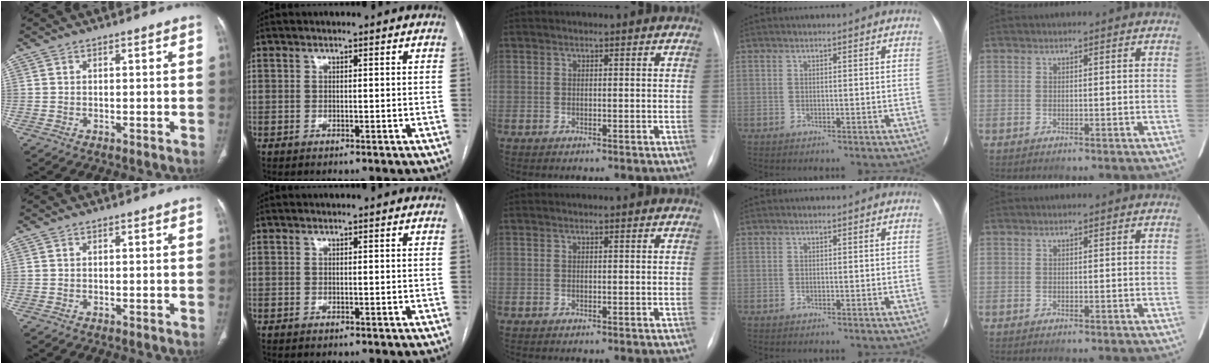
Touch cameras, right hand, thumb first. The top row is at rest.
{}